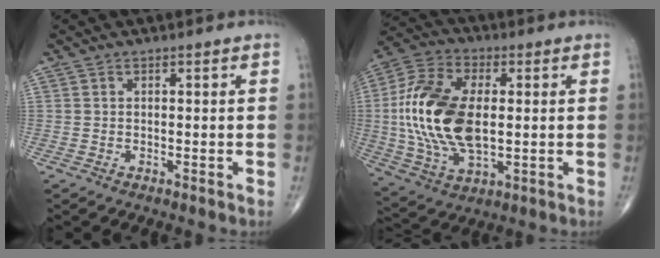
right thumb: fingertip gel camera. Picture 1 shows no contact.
{"total": 19.8, "force": [0.7, 10.7, 16.6], "torque": [-0.347, -0.001, 0.013]}